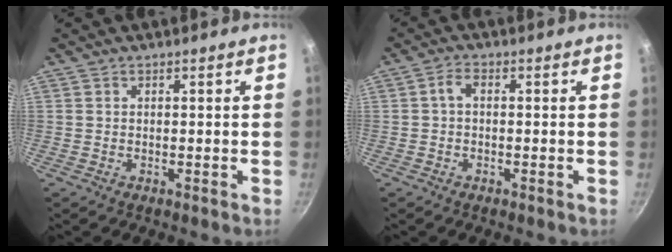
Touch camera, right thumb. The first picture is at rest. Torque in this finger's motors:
{"motor_torque": [0.01, 0.23, 0.52, 0.22, -0.02]}